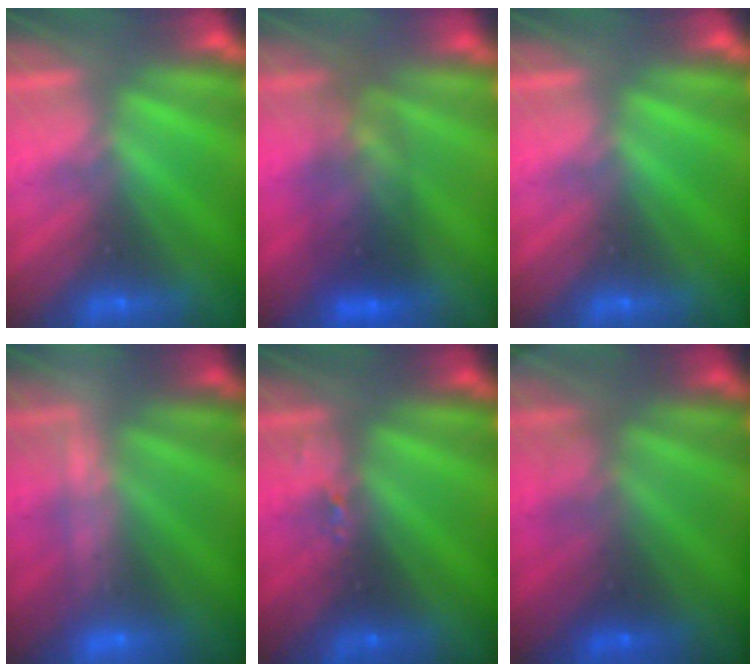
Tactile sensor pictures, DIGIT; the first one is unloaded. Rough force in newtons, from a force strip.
{"total": 5.7}
{"total": 0.0}
{"total": 2.3}
{"total": 2.4}
{"total": 2.8}